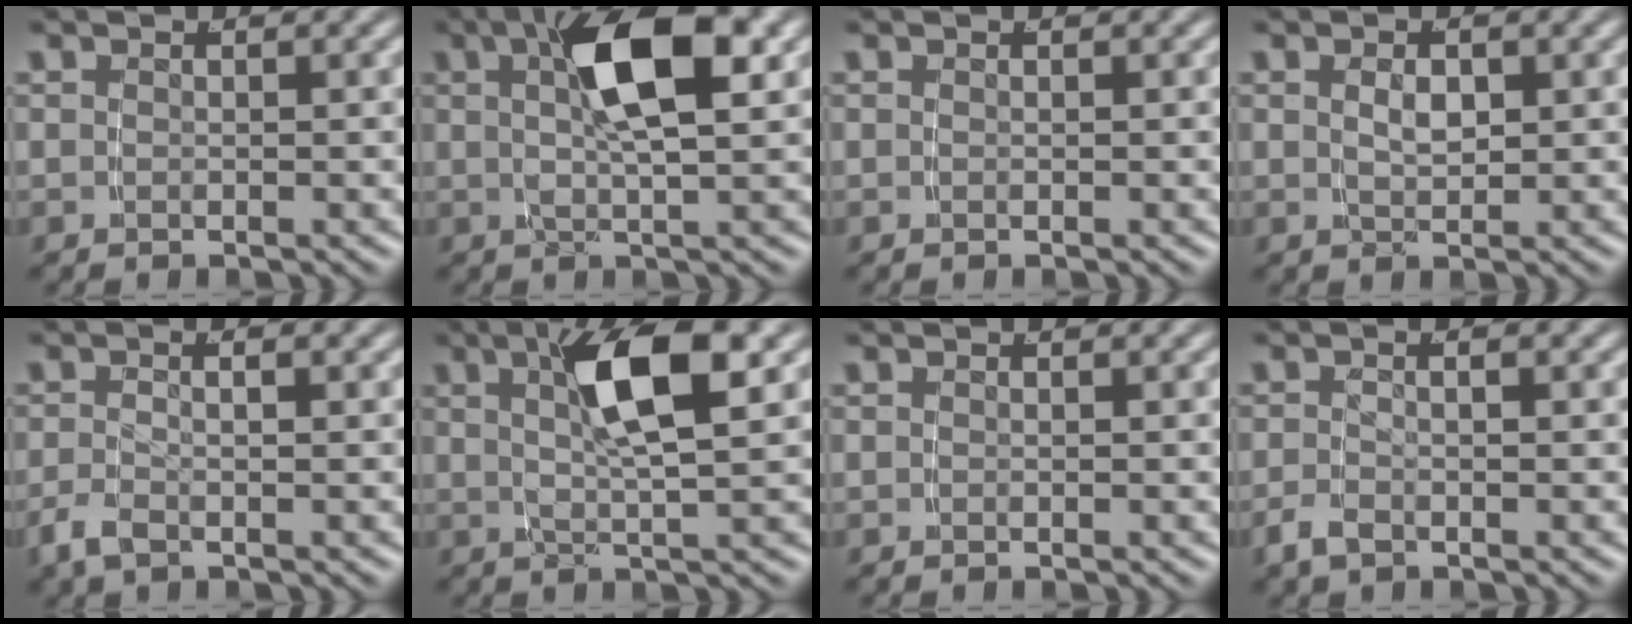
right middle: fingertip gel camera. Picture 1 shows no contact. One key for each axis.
{"total": 8.6, "fx": 1.8, "fy": 2.6, "fz": 8.0, "tx": -0.139, "ty": 0.008, "tz": 0.035}
{"total": 0.0}
{"total": 1.7, "fx": 0.3, "fy": 0.3, "fz": 1.6, "tx": -0.025, "ty": -0.006, "tz": 0.014}
{"total": 2.3, "fx": -1.4, "fy": 0.8, "fz": 1.7, "tx": -0.036, "ty": -0.003, "tz": -0.022}
{"total": 7.0, "fx": 1.8, "fy": 1.4, "fz": 6.7, "tx": -0.125, "ty": 0.006, "tz": 0.035}
{"total": 0.0}
{"total": 1.7, "fx": -1.1, "fy": 0.5, "fz": 1.2, "tx": -0.024, "ty": -0.001, "tz": -0.017}